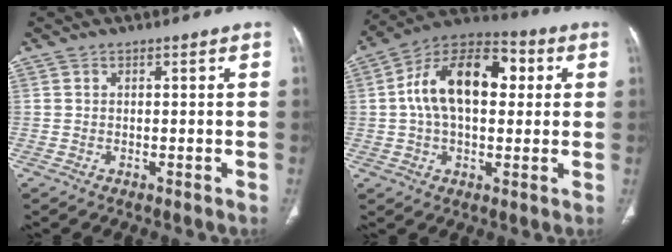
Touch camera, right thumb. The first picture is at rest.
{"total": 17.8, "force": [2.9, 10.4, 14.2], "torque": [-0.222, 0.032, 0.040]}